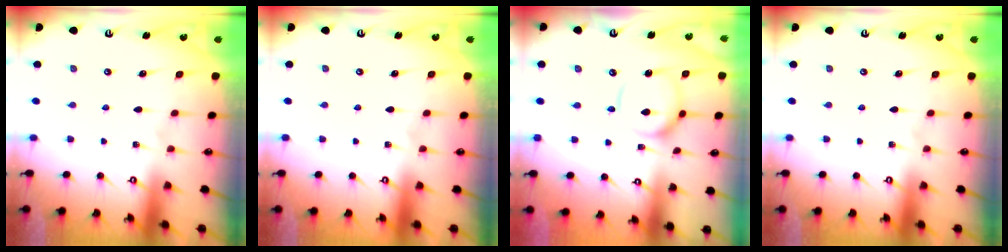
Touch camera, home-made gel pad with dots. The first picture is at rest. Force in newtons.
{"total": 0.0}
{"total": 11.6, "press": 11.6, "slide": 1.3}
{"total": 0.0}